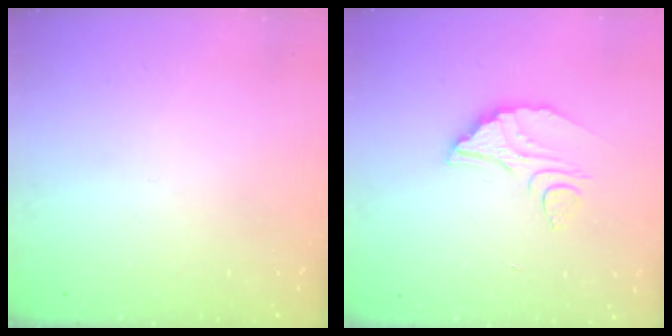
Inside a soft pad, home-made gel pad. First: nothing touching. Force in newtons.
{"total": 7.6, "press": 7.6, "slide": 0.4}